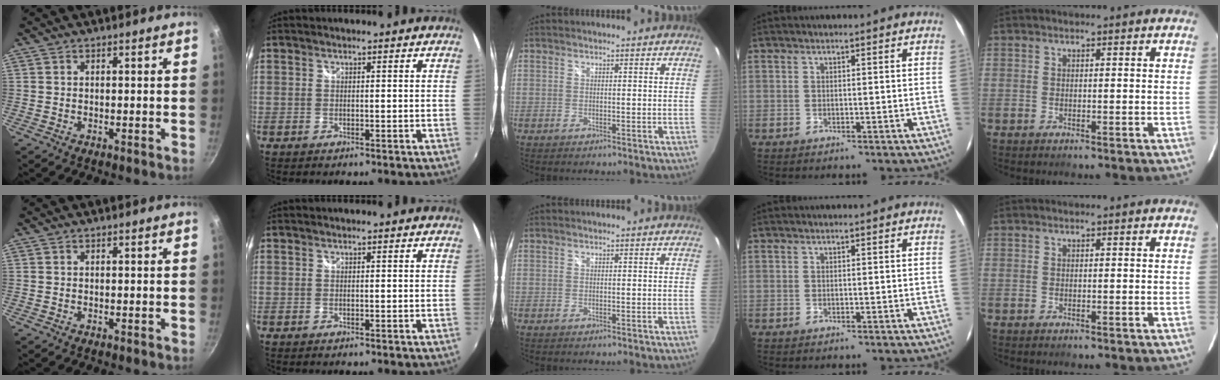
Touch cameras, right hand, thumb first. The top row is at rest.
{}